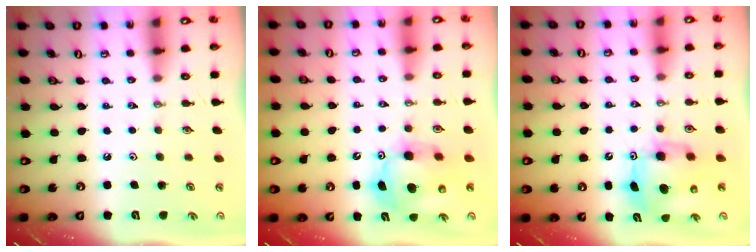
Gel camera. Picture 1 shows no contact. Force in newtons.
{"total": 11.0, "press": 10.7, "slide": 2.5}
{"total": 9.3, "press": 9.3, "slide": 0.3}